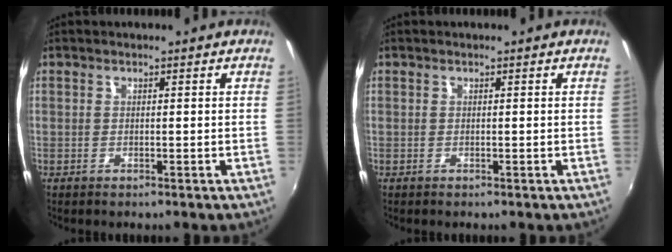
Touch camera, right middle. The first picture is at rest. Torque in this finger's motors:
{"motor_torque": [-0.03, 0.03, 0.01, 0.00]}